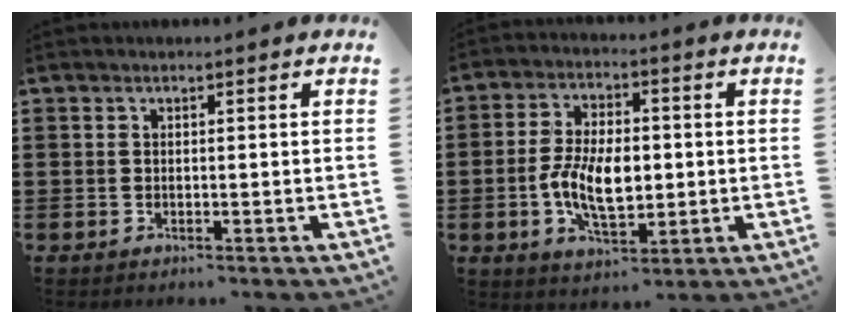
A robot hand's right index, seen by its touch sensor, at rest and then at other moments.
{"total": 8.9, "force": [-1.0, 4.8, 7.5], "torque": [-0.152, 0.003, -0.025]}